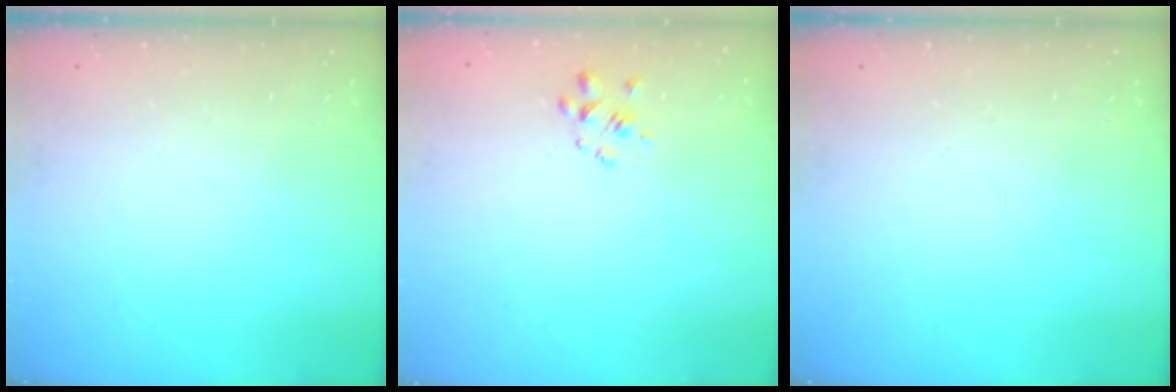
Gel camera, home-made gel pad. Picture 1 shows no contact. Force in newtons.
{"total": 2.7, "press": 2.4, "slide": 1.2}
{"total": 0.0}